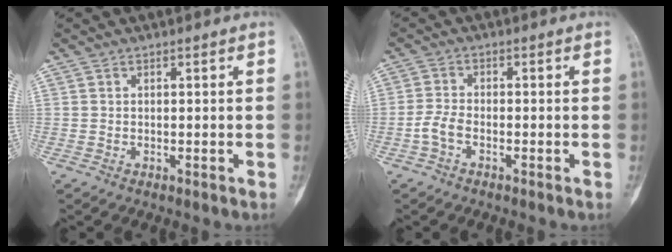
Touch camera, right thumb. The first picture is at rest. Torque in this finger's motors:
{"motor_torque": [0.22, 0.03, 0.52, -0.30, -0.04]}